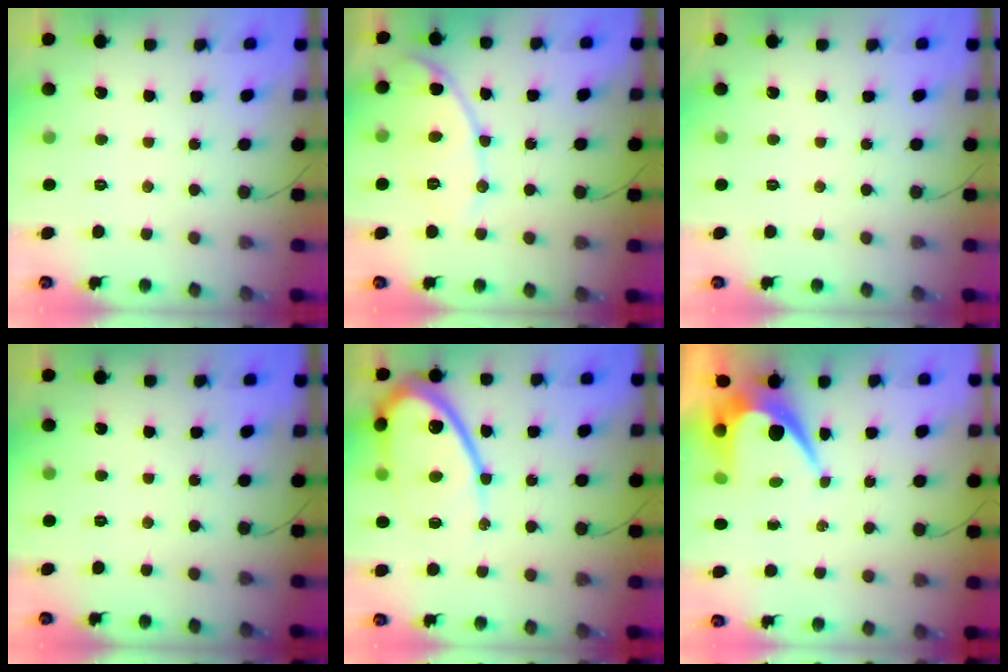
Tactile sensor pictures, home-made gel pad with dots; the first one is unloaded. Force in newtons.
{"total": 10.3, "press": 10.3, "slide": 0.5}
{"total": 0.0}
{"total": 0.0}
{"total": 14.5, "press": 14.4, "slide": 1.4}
{"total": 8.0, "press": 8.0, "slide": 0.4}